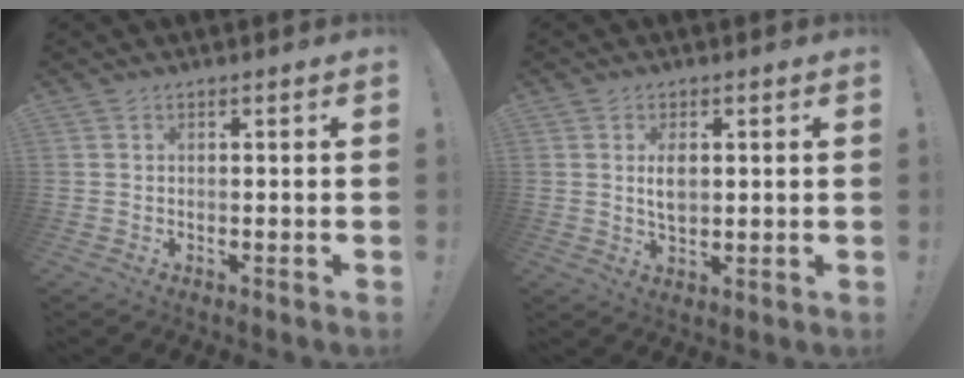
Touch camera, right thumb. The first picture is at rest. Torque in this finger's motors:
{"motor_torque": [-0.18, 0.65, 0.54, 0.14, 0.03]}